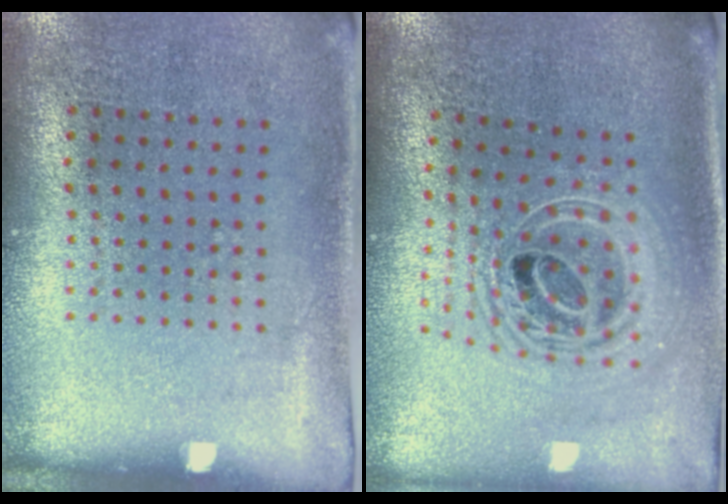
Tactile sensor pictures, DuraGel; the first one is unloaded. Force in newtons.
{"total": 2.3, "press": 1.8, "slide": 1.4}